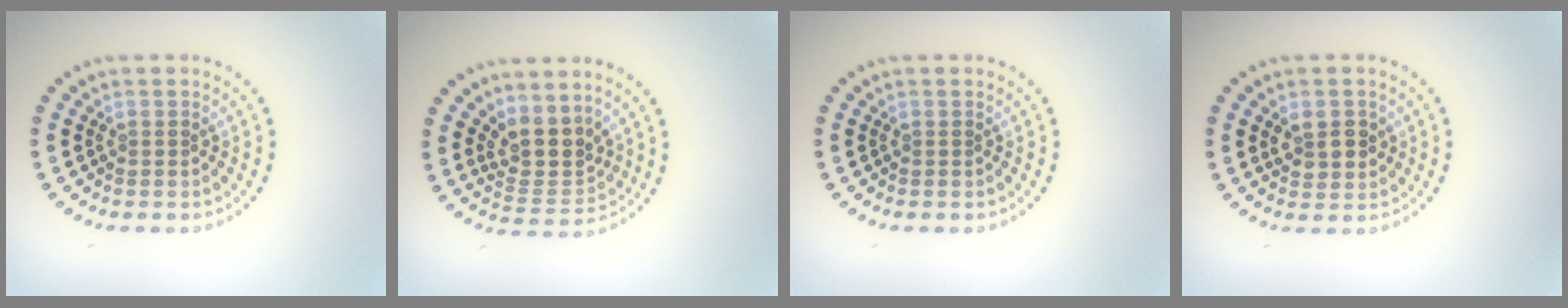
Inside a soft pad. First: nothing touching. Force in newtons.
{"total": 3.8, "press": 3.0, "slide": 2.4}
{"total": 0.0}
{"total": 2.6, "press": 2.5, "slide": 0.6}